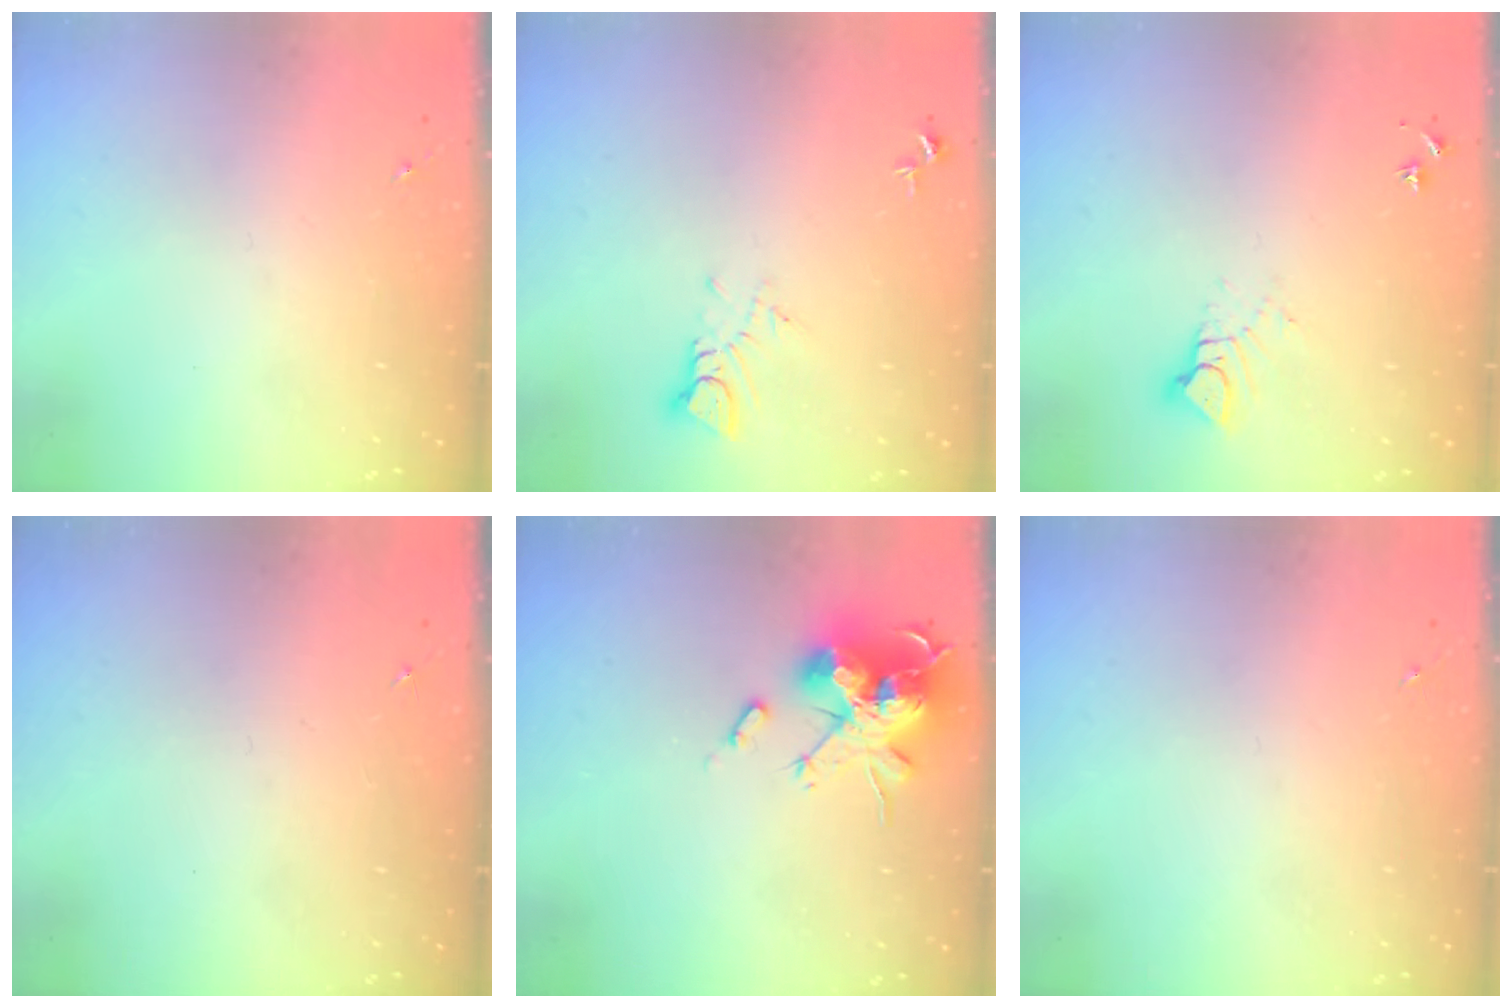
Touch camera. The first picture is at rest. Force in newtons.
{"total": 4.2, "press": 4.2, "slide": 0.5}
{"total": 6.3, "press": 6.3, "slide": 0.1}
{"total": 0.0}
{"total": 18.9, "press": 18.9, "slide": 0.2}
{"total": 0.0}